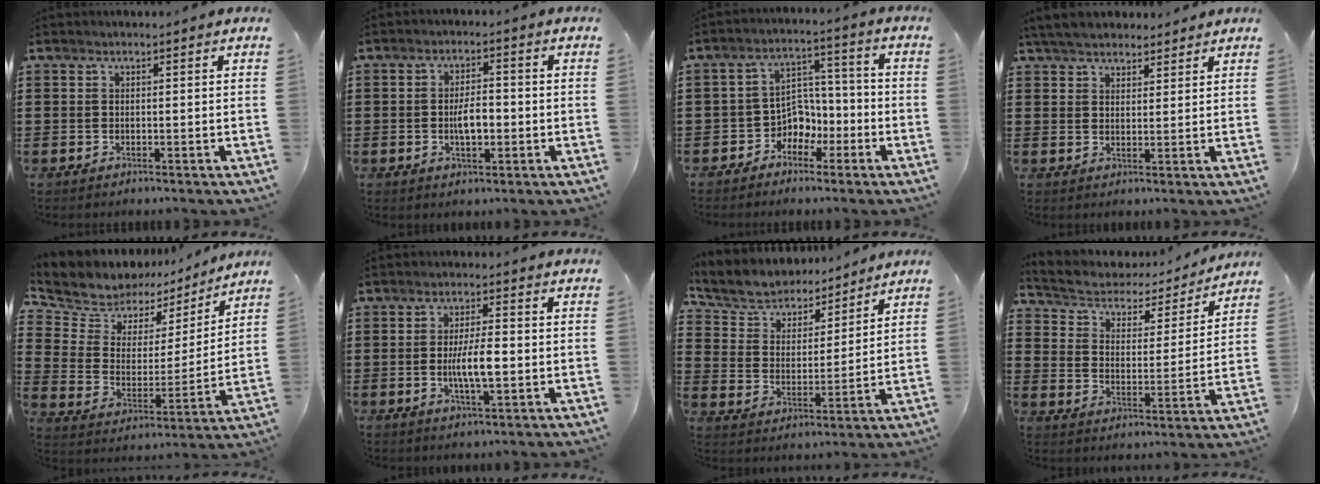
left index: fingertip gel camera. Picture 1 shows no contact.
{"total": 4.3, "force": [-0.7, 1.7, 3.9], "torque": [-0.065, 0.002, -0.017]}
{"total": 5.4, "force": [-2.9, 4.2, 1.6], "torque": [-0.041, 0.009, -0.056]}
{"total": 4.7, "force": [4.2, 1.4, 1.4], "torque": [-0.040, -0.004, 0.081]}
{"total": 6.5, "force": [5.5, 3.5, -0.2], "torque": [-0.046, -0.047, 0.095]}
{"total": 6.2, "force": [-0.8, 1.7, 5.9], "torque": [-0.118, -0.002, -0.019]}
{"total": 5.9, "force": [5.5, 1.9, 0.7], "torque": [-0.050, -0.035, 0.094]}
{"total": 3.2, "force": [2.8, 1.4, 0.6], "torque": [-0.035, -0.024, 0.037]}